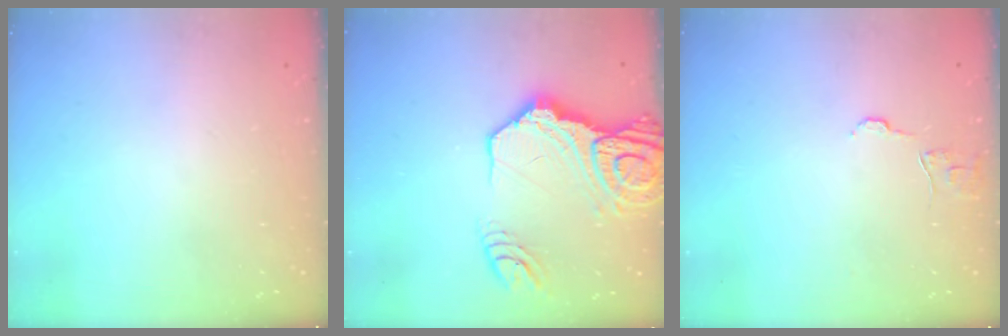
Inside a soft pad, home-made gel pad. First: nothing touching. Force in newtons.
{"total": 20.5, "press": 20.3, "slide": 2.7}
{"total": 6.1, "press": 6.1, "slide": 0.4}